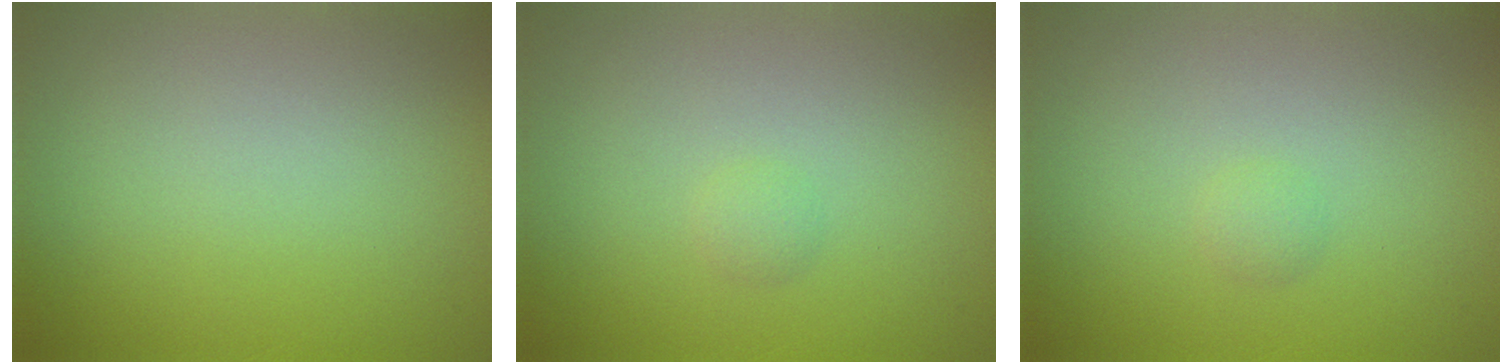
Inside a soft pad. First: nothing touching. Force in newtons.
{"total": 0.7, "press": 0.7, "slide": 0.1}
{"total": 0.7, "press": 0.7, "slide": 0.1}